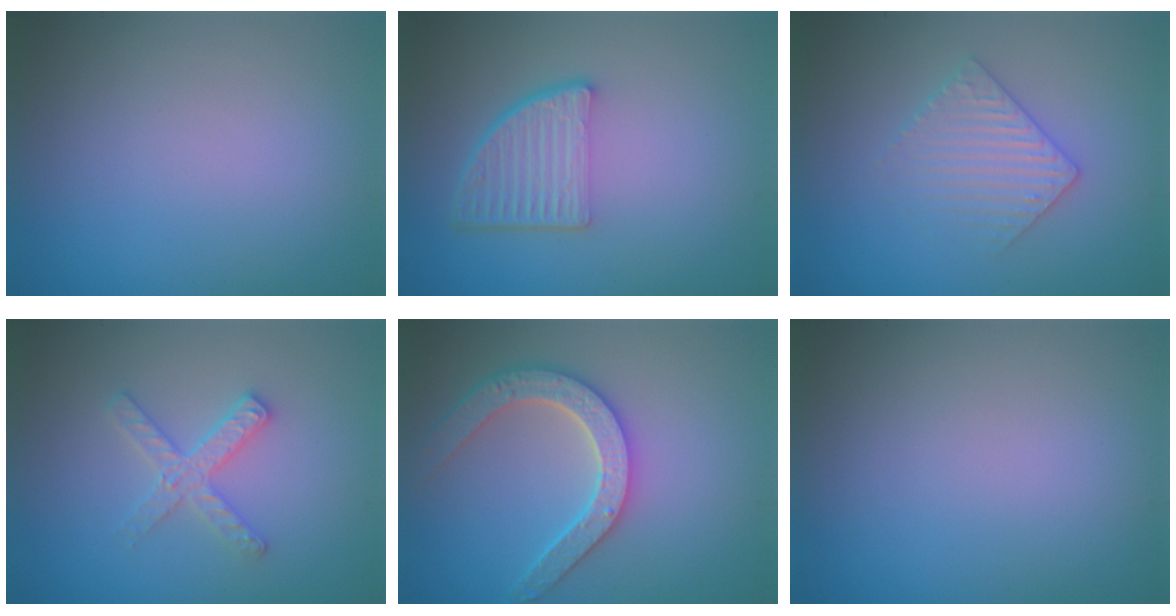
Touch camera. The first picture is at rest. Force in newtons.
{"total": 4.6, "press": 3.3, "slide": 3.2}
{"total": 3.0, "press": 2.9, "slide": 0.6}
{"total": 2.6, "press": 2.5, "slide": 0.4}
{"total": 4.0, "press": 3.9, "slide": 0.9}
{"total": 0.0}